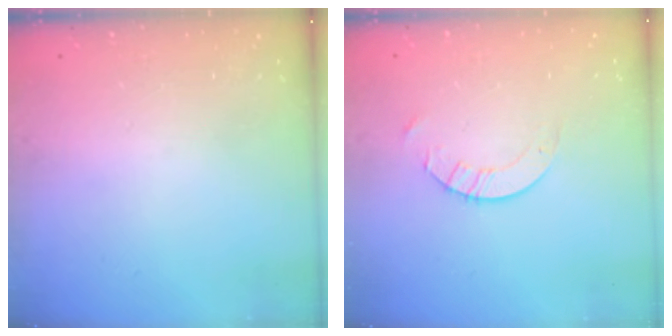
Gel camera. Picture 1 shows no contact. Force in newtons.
{"total": 2.0, "press": 2.0, "slide": 0.2}